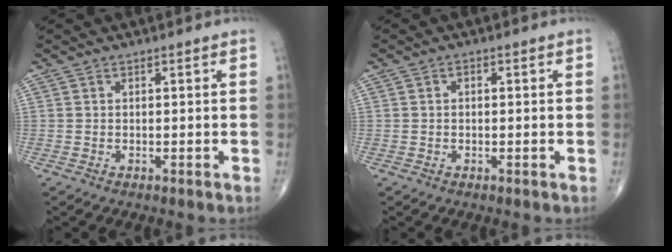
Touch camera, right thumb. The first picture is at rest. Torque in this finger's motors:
{"motor_torque": [-0.09, -0.17, 0.18, 0.05, -0.02]}